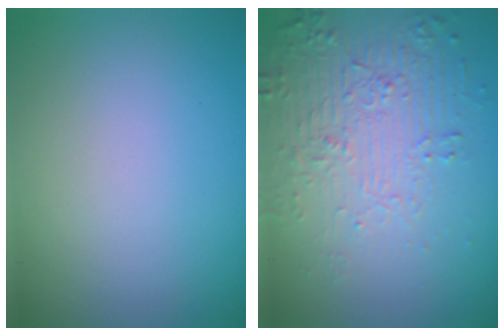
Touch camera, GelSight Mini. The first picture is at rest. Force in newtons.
{"total": 6.0, "press": 3.9, "slide": 4.6}